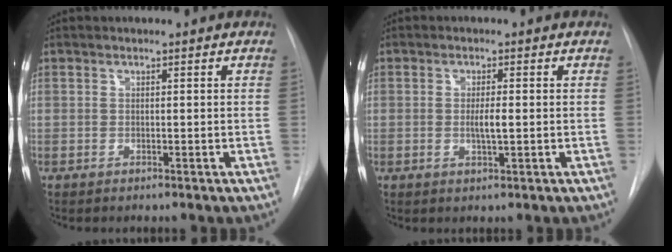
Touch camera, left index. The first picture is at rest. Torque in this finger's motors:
{"motor_torque": [0.45, 0.28, 0.10, 0.03]}